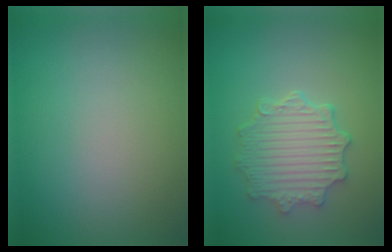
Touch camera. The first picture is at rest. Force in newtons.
{"total": 4.9, "press": 3.9, "slide": 3.0}